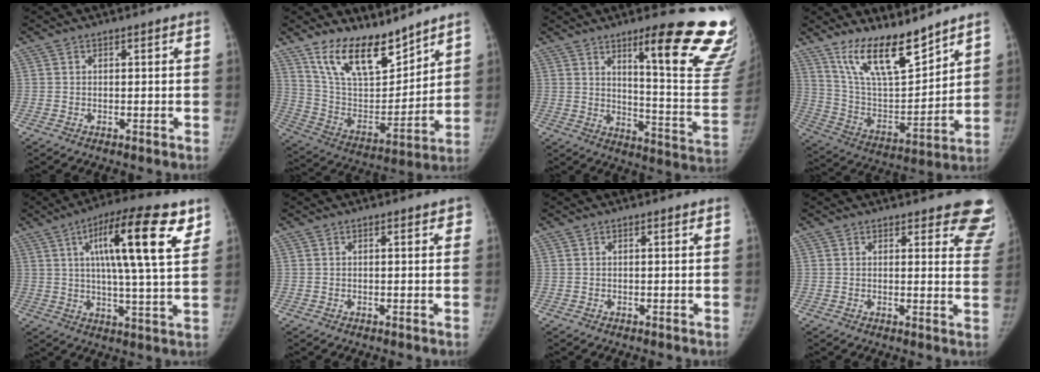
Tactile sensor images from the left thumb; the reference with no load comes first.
{"total": 17.5, "force": [13.1, 7.6, 8.8], "torque": [-0.108, -0.077, 0.246]}
{"total": 24.9, "force": [14.9, 4.3, 19.4], "torque": [-0.193, -0.090, 0.204]}
{"total": 16.7, "force": [12.7, 5.1, 9.7], "torque": [-0.134, -0.077, 0.239]}
{"total": 18.5, "force": [7.8, 4.1, 16.3], "torque": [-0.235, -0.014, 0.115]}
{"total": 1.8, "force": [0.8, 0.8, 1.4], "torque": [-0.009, 0.001, 0.007]}
{"total": 0.5, "force": [0.3, 0.1, 0.5], "torque": [-0.007, 0.001, 0.002]}
{"total": 10.3, "force": [9.0, 3.4, 3.8], "torque": [0.009, -0.052, 0.071]}